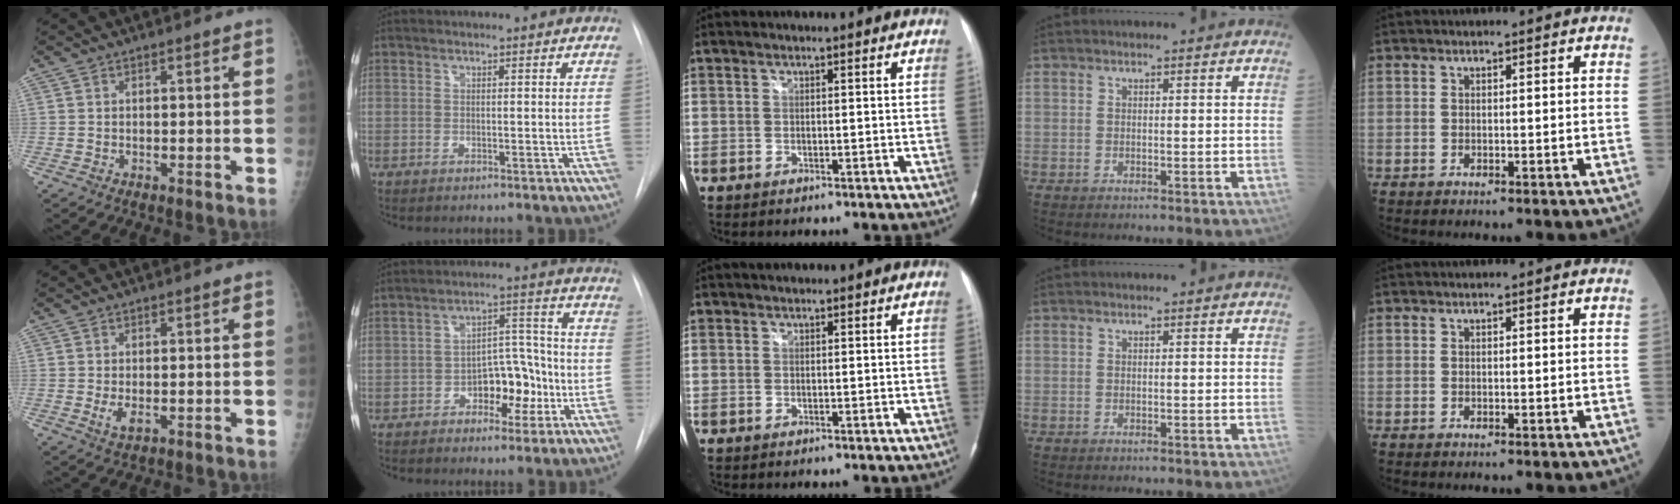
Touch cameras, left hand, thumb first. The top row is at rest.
{"thumb": {"total": 2.5, "force": [-0.3, 1.2, 2.1], "torque": [-0.040, -0.006, -0.002]}, "index": {"total": 7.7, "force": [-3.0, 4.4, 5.6], "torque": [-0.076, 0.027, -0.044]}, "middle": {"total": 0.9, "force": [0.6, 0.5, 0.2], "torque": [-0.006, 0.013, 0.011]}}